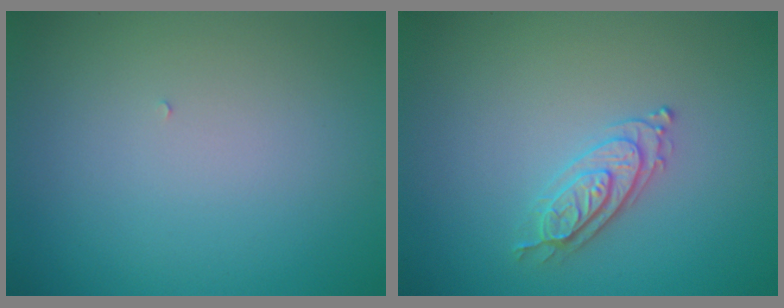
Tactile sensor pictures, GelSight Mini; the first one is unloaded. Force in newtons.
{"total": 2.2, "press": 2.2, "slide": 0.4}